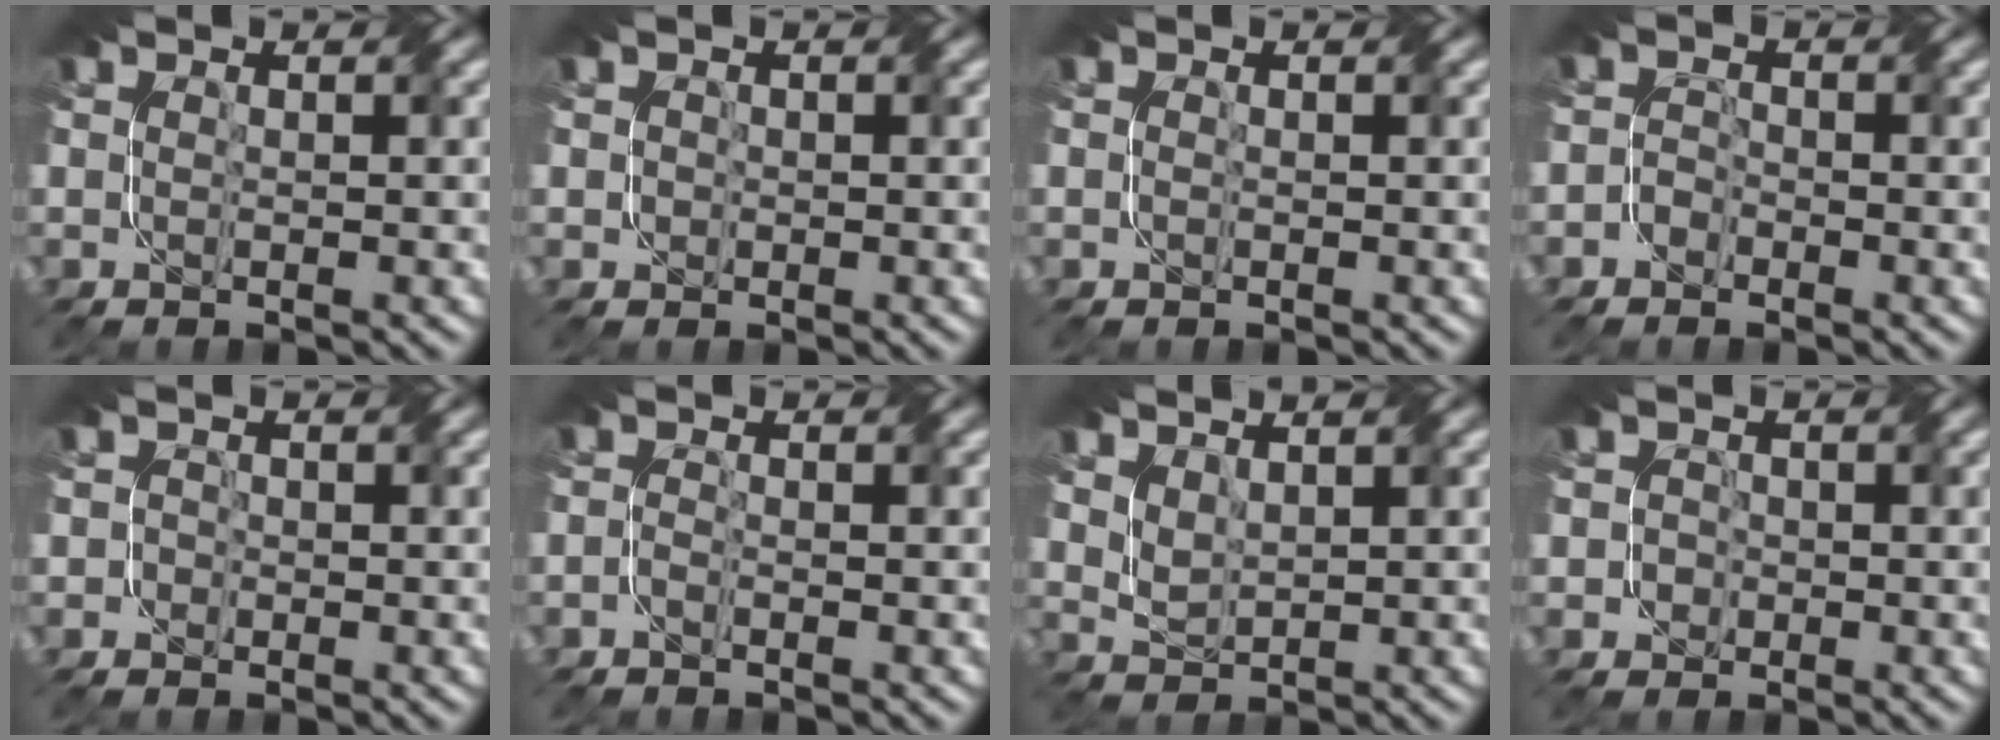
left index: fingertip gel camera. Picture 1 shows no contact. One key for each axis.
{"total": 0.6, "fx": 0.0, "fy": 0.6, "fz": 0.1, "tx": 0.000, "ty": 0.005, "tz": -0.001}
{"total": 0.0}
{"total": 1.3, "fx": -1.3, "fy": 0.1, "fz": -0.1, "tx": 0.008, "ty": 0.007, "tz": -0.030}
{"total": 0.9, "fx": -0.5, "fy": 0.7, "fz": 0.0, "tx": 0.013, "ty": 0.008, "tz": -0.015}
{"total": 1.0, "fx": -0.9, "fy": -0.3, "fz": 0.2, "tx": -0.004, "ty": 0.003, "tz": -0.022}
{"total": 1.5, "fx": 1.2, "fy": 0.4, "fz": 0.8, "tx": -0.030, "ty": 0.002, "tz": 0.033}
{"total": 1.0, "fx": -0.5, "fy": 0.8, "fz": 0.2, "tx": 0.011, "ty": 0.009, "tz": -0.013}